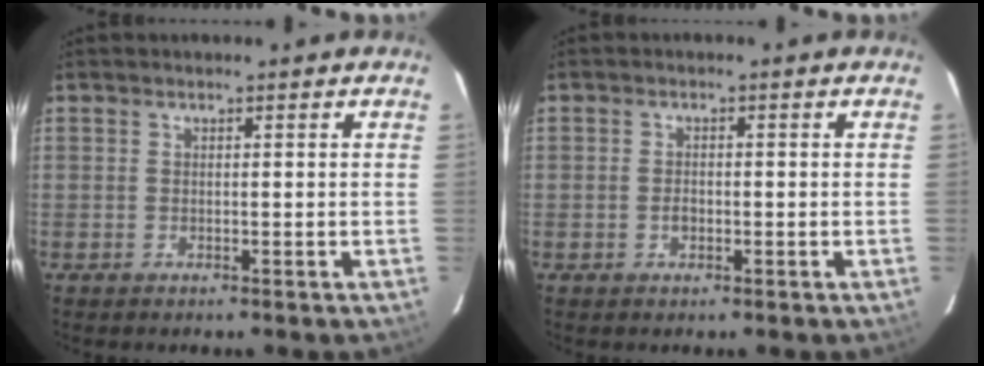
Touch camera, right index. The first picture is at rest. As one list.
[{"total": 1.6, "force": [-0.6, 1.2, 1.0], "torque": [-0.019, 0.003, -0.011]}]